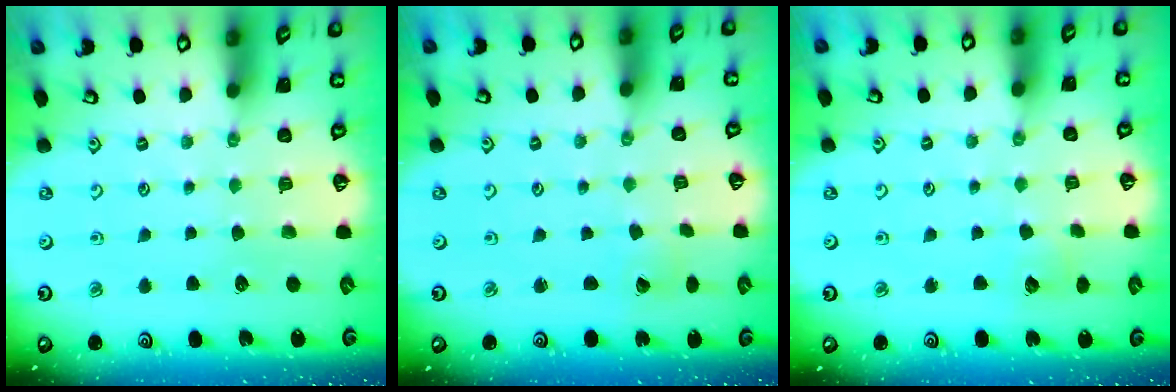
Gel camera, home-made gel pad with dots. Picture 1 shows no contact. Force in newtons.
{"total": 1.0, "press": 1.0, "slide": 0.1}
{"total": 4.8, "press": 4.7, "slide": 0.6}